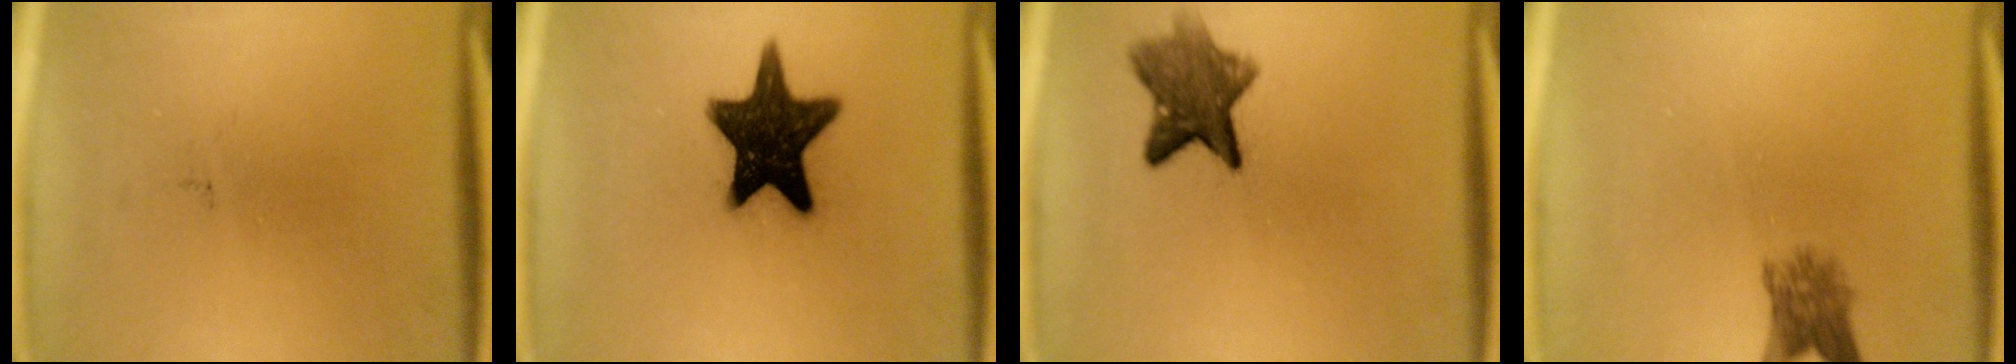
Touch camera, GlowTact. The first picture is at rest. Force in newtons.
{"total": 16.1}
{"total": 7.5}
{"total": 3.8}